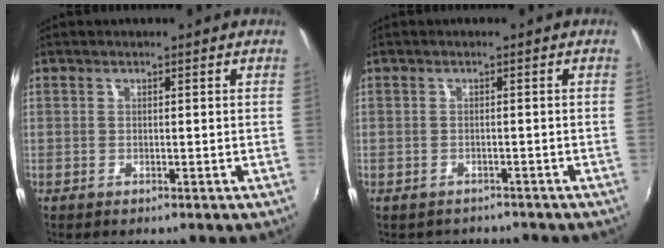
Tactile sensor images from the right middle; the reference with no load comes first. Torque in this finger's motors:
{"motor_torque": [0.01, -0.05, 0.00, 0.00]}